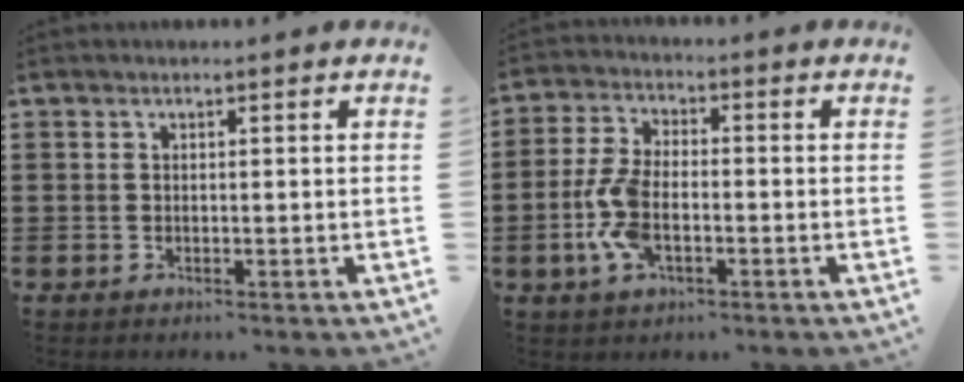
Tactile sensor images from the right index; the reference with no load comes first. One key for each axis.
{"total": 7.8, "fx": -2.1, "fy": 3.9, "fz": 6.4, "tx": -0.157, "ty": -0.004, "tz": -0.047}